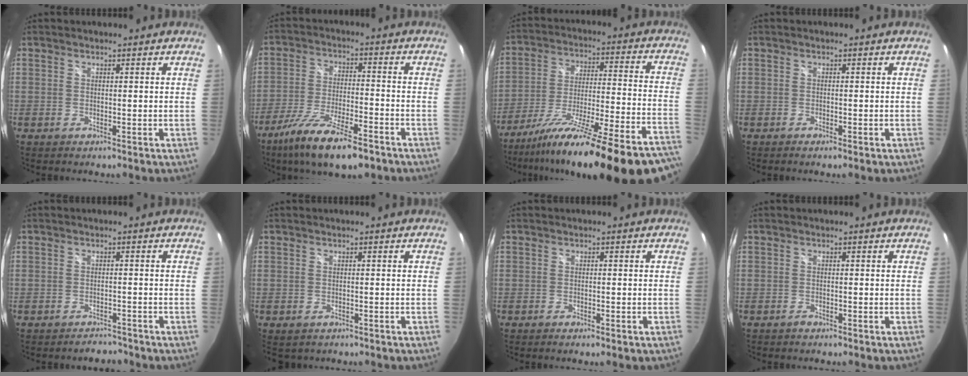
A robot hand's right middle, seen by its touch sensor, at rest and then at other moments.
{"total": 14.4, "force": [-9.9, 3.3, 9.8], "torque": [-0.200, -0.038, -0.175]}
{"total": 32.3, "force": [-26.9, 2.0, 17.8], "torque": [-0.255, -0.077, -0.390]}
{"total": 0.9, "force": [-0.6, 0.0, 0.7], "torque": [-0.009, 0.001, -0.010]}
{"total": 2.6, "force": [-2.5, 0.9, 0.2], "torque": [-0.005, 0.002, -0.035]}
{"total": 2.5, "force": [-1.4, 1.6, 1.2], "torque": [-0.025, -0.012, -0.018]}
{"total": 1.1, "force": [-0.7, 0.0, 0.8], "torque": [-0.011, 0.000, -0.011]}
{"total": 0.7, "force": [-0.7, 0.3, 0.1], "torque": [-0.002, -0.001, -0.014]}